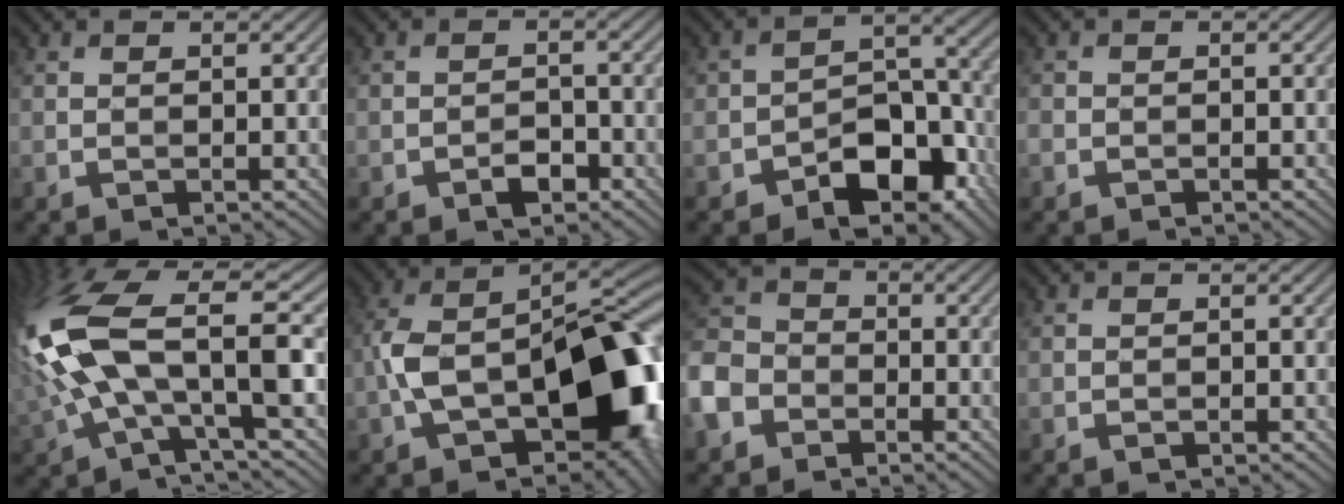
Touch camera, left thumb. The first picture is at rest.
{"total": 2.5, "force": [-1.7, 1.4, 1.2], "torque": [-0.015, 0.004, -0.032]}
{"total": 9.4, "force": [-5.1, 5.7, 5.3], "torque": [-0.067, -0.002, -0.093]}
{"total": 0.9, "force": [-0.7, 0.5, 0.0], "torque": [-0.001, -0.002, -0.015]}
{"total": 14.9, "force": [0.2, 5.7, 13.7], "torque": [-0.310, 0.007, -0.004]}
{"total": 17.0, "force": [-3.8, 10.0, 13.2], "torque": [-0.211, -0.011, -0.065]}
{"total": 7.6, "force": [-4.2, 5.5, 3.1], "torque": [-0.096, -0.005, -0.108]}
{"total": 0.0}